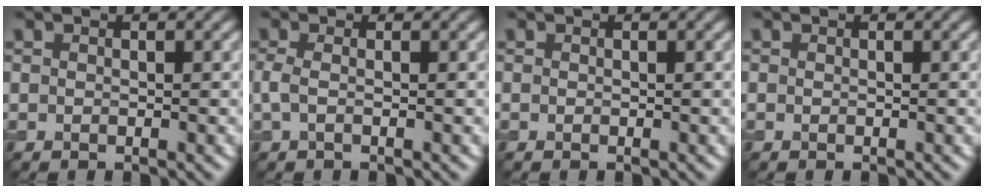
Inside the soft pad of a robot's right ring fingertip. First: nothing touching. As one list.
[{"total": 1.2, "force": [-0.1, 0.4, 1.2], "torque": [-0.029, -0.003, -0.005]}, {"total": 0.0}, {"total": 0.0}]